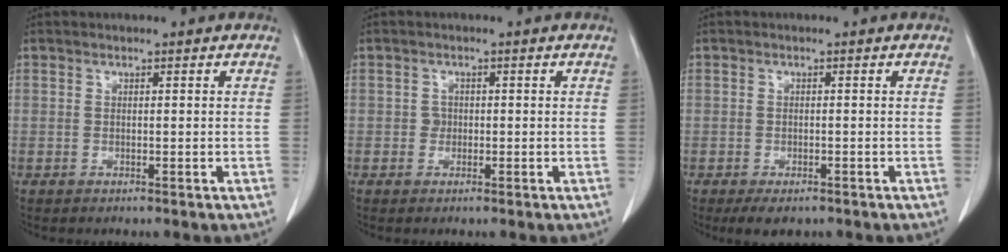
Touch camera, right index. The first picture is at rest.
{"total": 1.2, "force": [-0.1, 1.2, 0.4], "torque": [-0.004, 0.004, -0.002]}
{"total": 3.3, "force": [-2.3, 1.7, 1.5], "torque": [-0.020, -0.003, -0.028]}